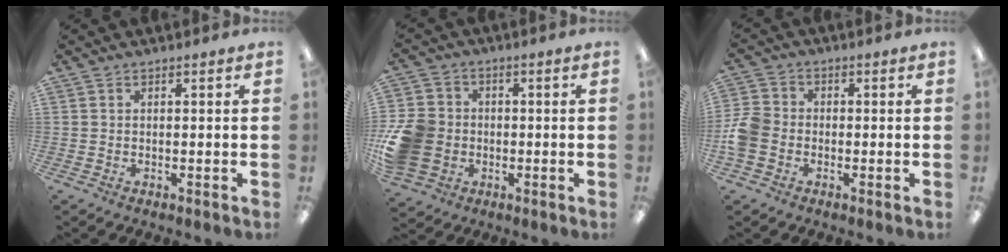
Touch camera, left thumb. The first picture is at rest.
{"total": 12.1, "force": [-2.2, 10.4, 5.9], "torque": [-0.129, 0.026, -0.037]}
{"total": 6.6, "force": [-2.0, 5.2, 3.6], "torque": [-0.084, 0.016, -0.037]}